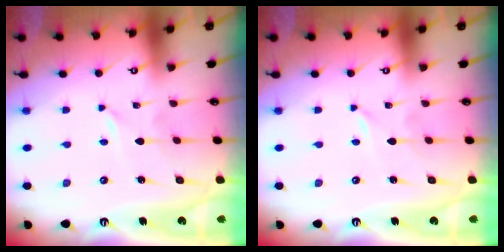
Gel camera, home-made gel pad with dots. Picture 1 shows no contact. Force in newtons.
{"total": 0.0}